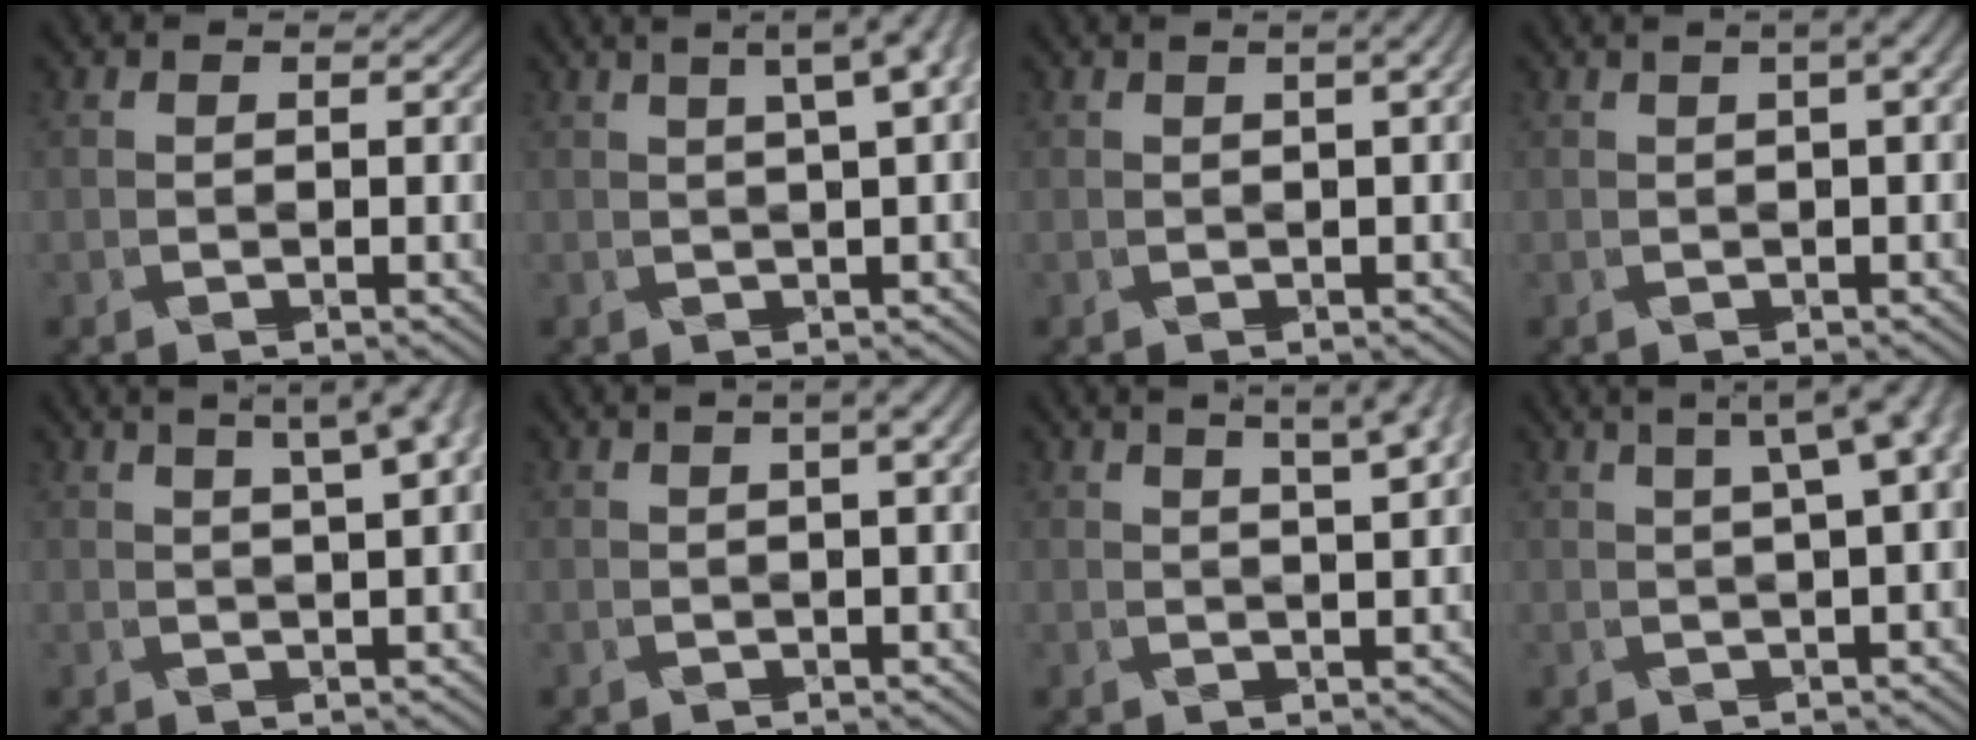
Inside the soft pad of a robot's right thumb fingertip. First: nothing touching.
{"total": 5.7, "force": [1.9, 0.9, 5.4], "torque": [-0.085, 0.009, 0.034]}
{"total": 3.1, "force": [0.4, 1.3, 2.8], "torque": [-0.050, -0.004, 0.018]}
{"total": 3.6, "force": [0.8, 1.2, 3.3], "torque": [-0.062, -0.001, 0.022]}
{"total": 6.4, "force": [3.1, 1.2, 5.5], "torque": [-0.081, 0.019, 0.047]}
{"total": 3.1, "force": [1.0, 0.7, 2.9], "torque": [-0.059, 0.001, 0.023]}
{"total": 5.7, "force": [3.4, 1.2, 4.4], "torque": [-0.064, 0.021, 0.048]}
{"total": 7.6, "force": [2.1, 1.5, 7.1], "torque": [-0.110, 0.013, 0.036]}